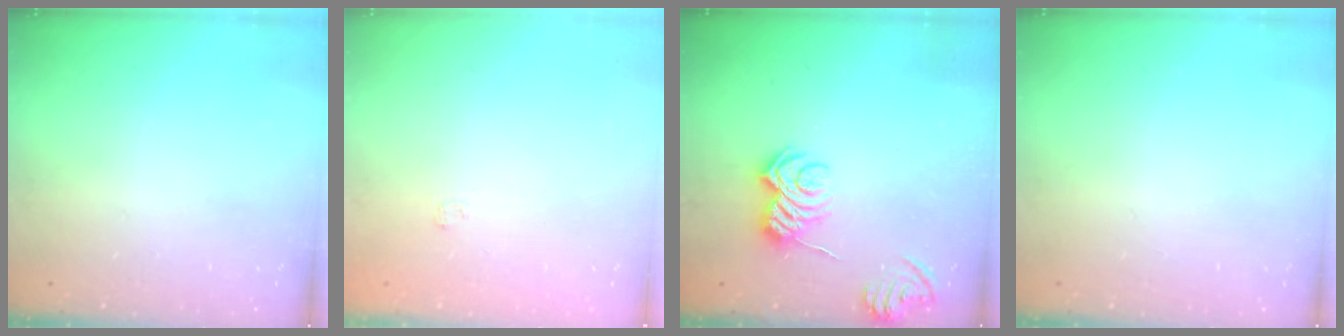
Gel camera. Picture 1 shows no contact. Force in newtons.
{"total": 1.7, "press": 1.2, "slide": 1.1}
{"total": 7.8, "press": 7.7, "slide": 0.9}
{"total": 0.0}